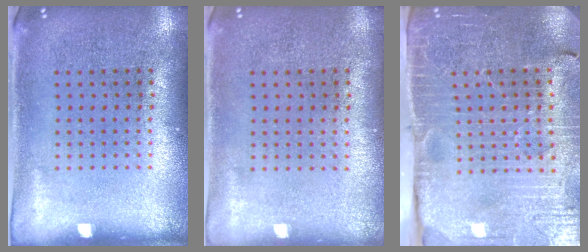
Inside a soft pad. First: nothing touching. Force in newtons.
{"total": 0.0}
{"total": 3.6, "press": 3.6, "slide": 0.6}